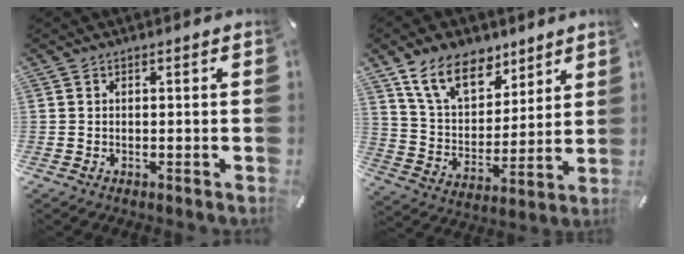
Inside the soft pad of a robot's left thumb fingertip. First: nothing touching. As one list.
[{"total": 14.6, "force": [9.6, 8.6, 6.8], "torque": [-0.136, -0.041, 0.184]}]